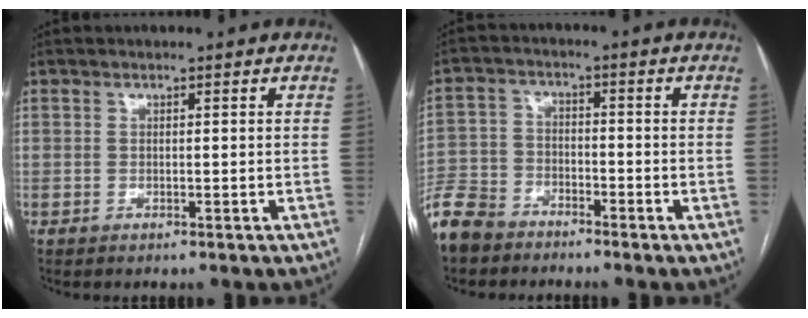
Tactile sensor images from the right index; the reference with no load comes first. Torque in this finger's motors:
{"motor_torque": [0.56, -0.55, -0.23, -0.21]}